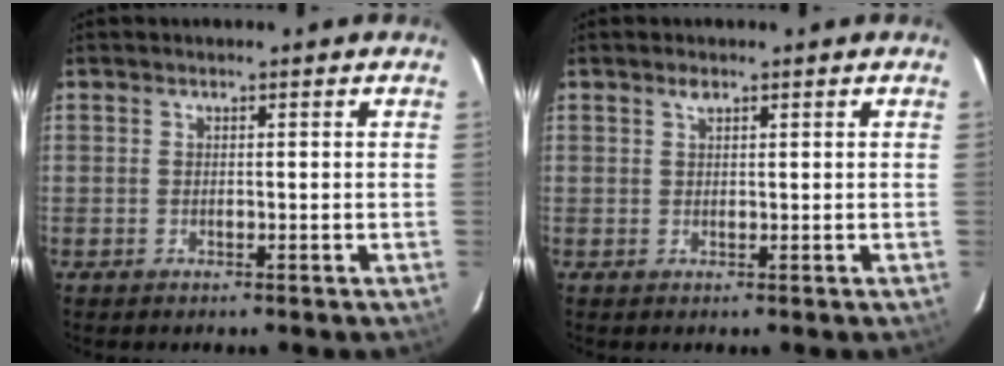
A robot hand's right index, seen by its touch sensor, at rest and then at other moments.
{"total": 1.1, "force": [0.7, 0.5, 0.6], "torque": [-0.011, 0.004, 0.013]}